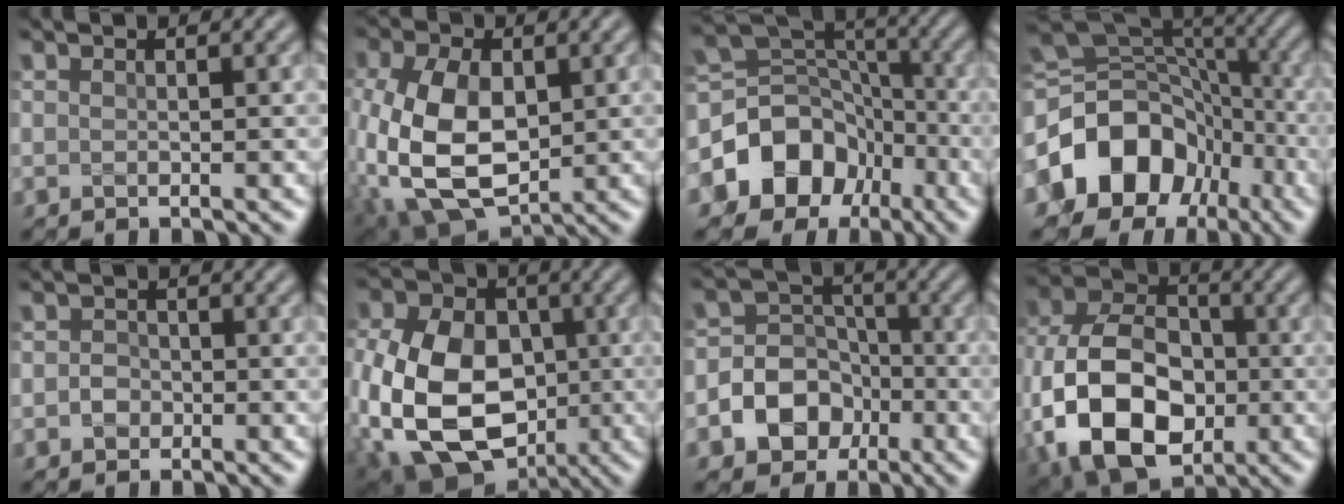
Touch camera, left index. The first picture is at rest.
{"total": 11.2, "force": [-0.9, 6.9, 8.7], "torque": [-0.211, -0.008, -0.016]}
{"total": 10.2, "force": [-4.2, 8.3, 4.1], "torque": [-0.085, 0.014, -0.083]}
{"total": 13.6, "force": [-4.6, 10.6, 7.1], "torque": [-0.138, -0.009, -0.082]}
{"total": 1.4, "force": [-0.4, 1.3, 0.5], "torque": [-0.004, 0.000, -0.012]}
{"total": 15.9, "force": [-2.9, 11.9, 10.2], "torque": [-0.201, -0.023, -0.057]}
{"total": 7.5, "force": [-2.7, 6.4, 2.7], "torque": [-0.036, 0.007, -0.074]}
{"total": 14.0, "force": [-3.5, 9.6, 9.6], "torque": [-0.205, -0.010, -0.073]}